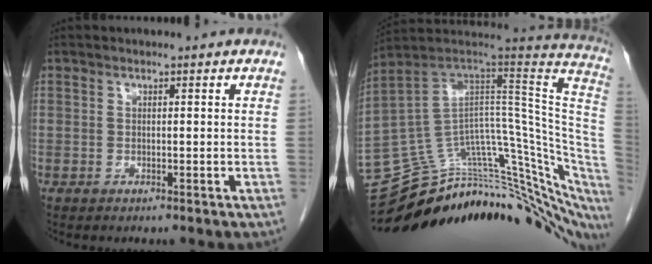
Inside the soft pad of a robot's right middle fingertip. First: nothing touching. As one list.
[{"total": 30.0, "force": [-26.3, 5.7, 13.3], "torque": [-0.056, 0.048, -0.348]}]